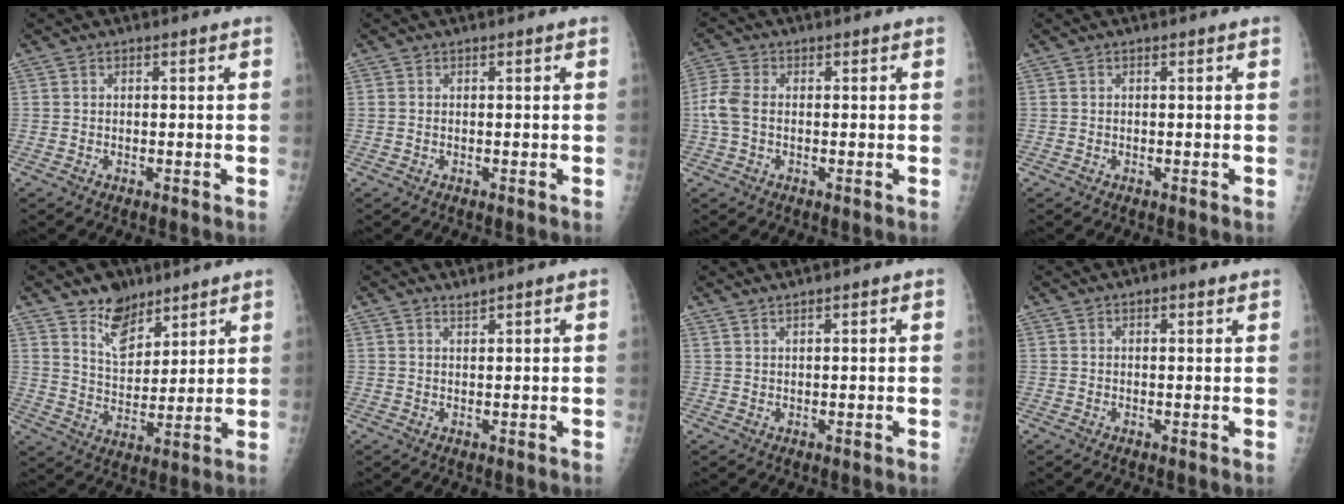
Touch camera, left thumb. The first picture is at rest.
{"total": 0.0}
{"total": 4.7, "force": [-0.2, 3.1, 3.5], "torque": [-0.097, 0.008, -0.011]}
{"total": 0.0}
{"total": 9.0, "force": [6.5, 5.2, 3.6], "torque": [-0.033, -0.047, 0.118]}
{"total": 1.0, "force": [1.0, -0.2, 0.2], "torque": [-0.003, -0.009, 0.019]}
{"total": 1.3, "force": [1.2, -0.2, 0.4], "torque": [-0.007, -0.004, 0.026]}
{"total": 1.8, "force": [1.1, 0.7, 1.2], "torque": [-0.011, -0.002, 0.012]}